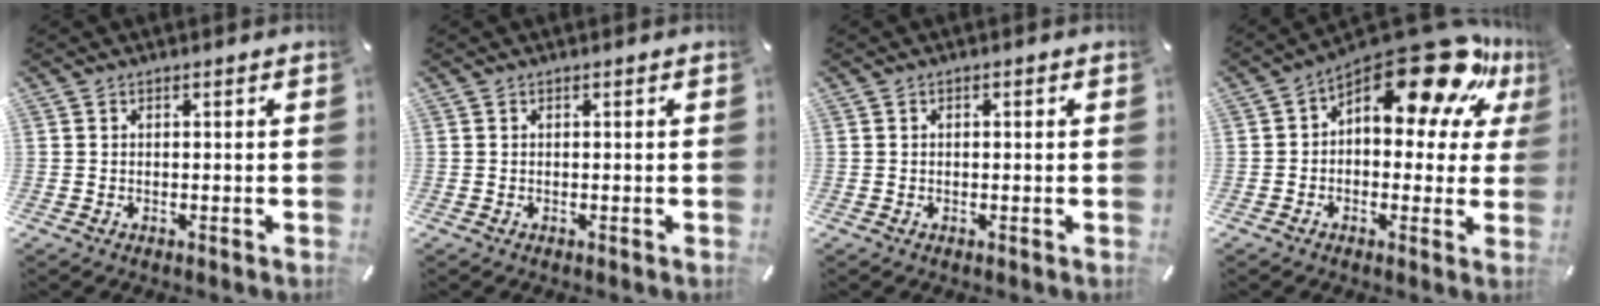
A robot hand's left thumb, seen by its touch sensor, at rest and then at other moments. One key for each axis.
{"total": 0.0}
{"total": 0.7, "fx": 0.0, "fy": 0.4, "fz": 0.5, "tx": -0.009, "ty": 0.002, "tz": -0.002}
{"total": 21.3, "fx": 12.2, "fy": 9.2, "fz": 14.8, "tx": -0.209, "ty": -0.083, "tz": 0.208}